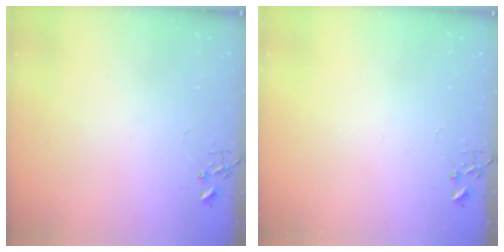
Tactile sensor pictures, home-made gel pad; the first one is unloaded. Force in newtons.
{"total": 0.0}